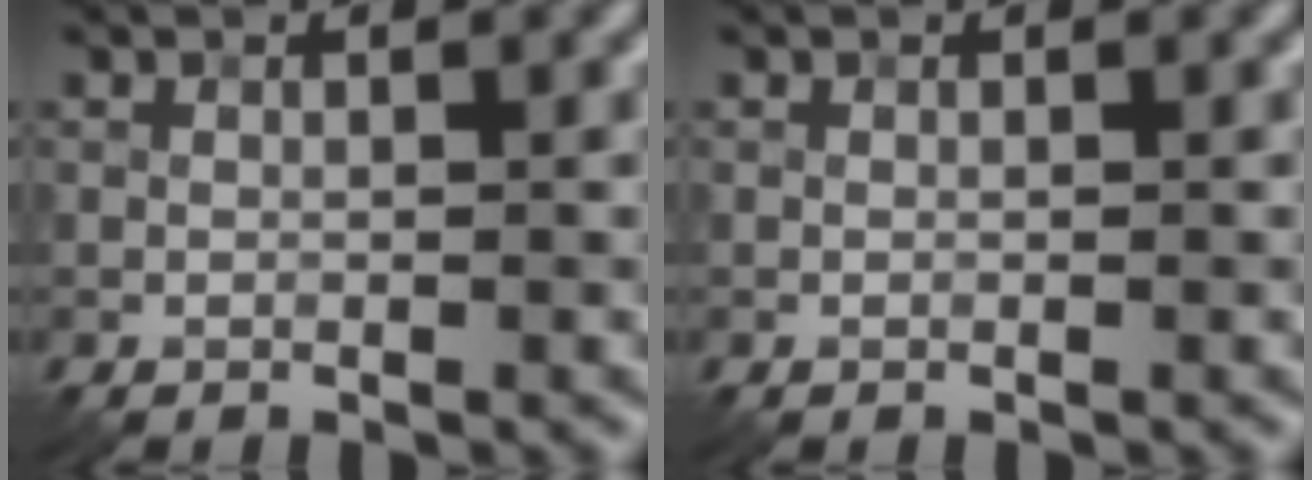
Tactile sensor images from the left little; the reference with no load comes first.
{"total": 0.0}